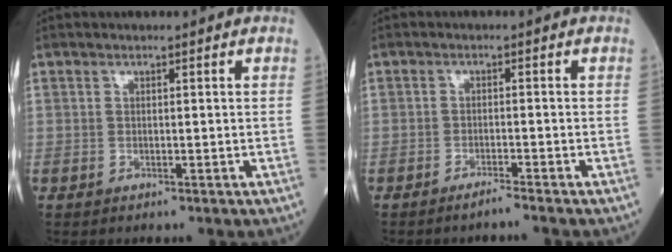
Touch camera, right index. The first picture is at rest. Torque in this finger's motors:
{"motor_torque": [0.02, -0.11, 0.01, -0.02]}